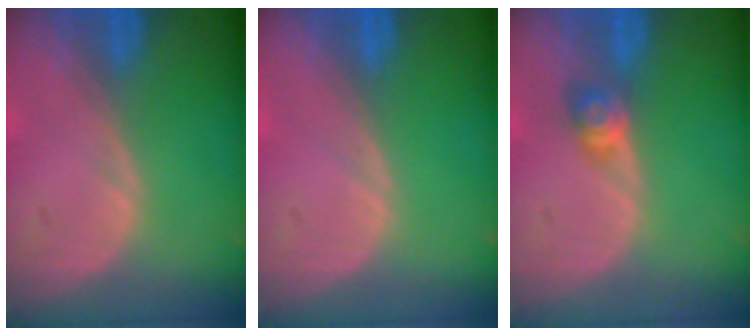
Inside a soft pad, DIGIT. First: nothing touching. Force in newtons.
{"total": 0.0}
{"total": 3.0, "press": 2.6, "slide": 1.5}